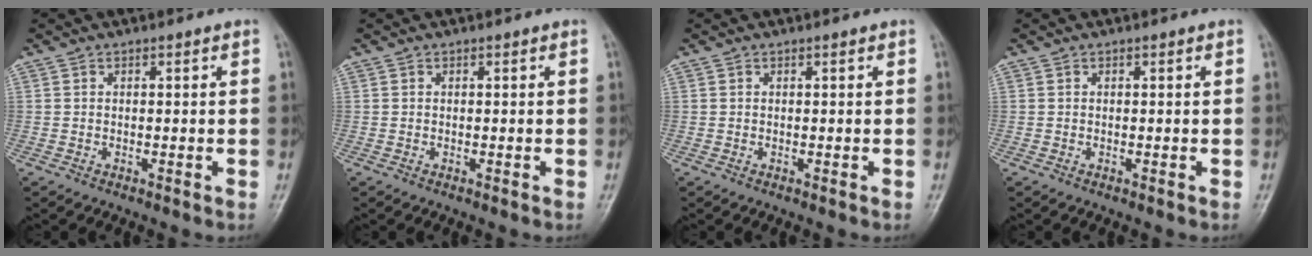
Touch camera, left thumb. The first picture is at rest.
{"total": 0.0}
{"total": 0.0}
{"total": 0.0}